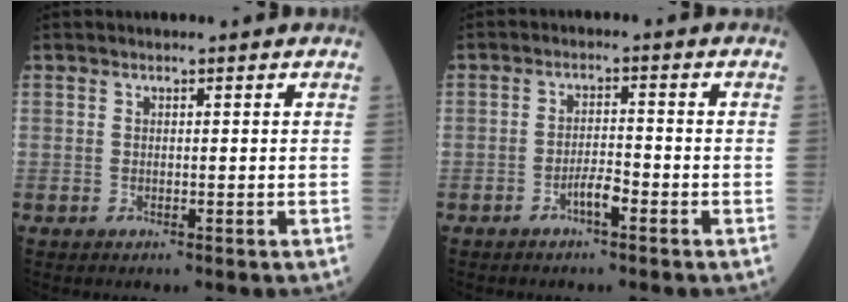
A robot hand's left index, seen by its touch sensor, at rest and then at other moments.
{"total": 2.9, "force": [-1.8, 0.5, 2.2], "torque": [-0.039, 0.002, -0.035]}